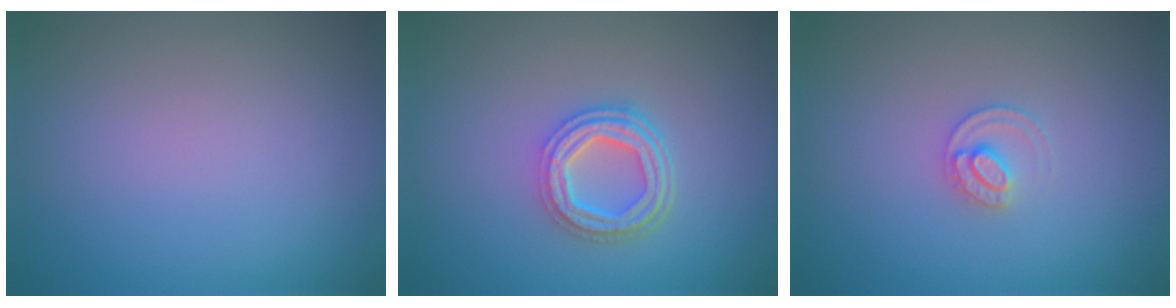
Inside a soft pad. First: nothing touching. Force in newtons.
{"total": 4.4, "press": 3.3, "slide": 2.8}
{"total": 1.7, "press": 1.7, "slide": 0.1}